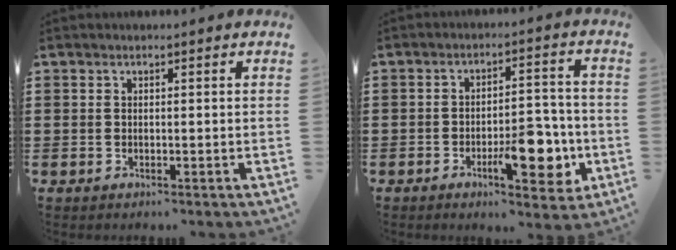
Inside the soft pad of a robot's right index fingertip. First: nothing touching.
{"total": 10.0, "force": [-3.6, 3.8, 8.5], "torque": [-0.110, -0.001, -0.055]}